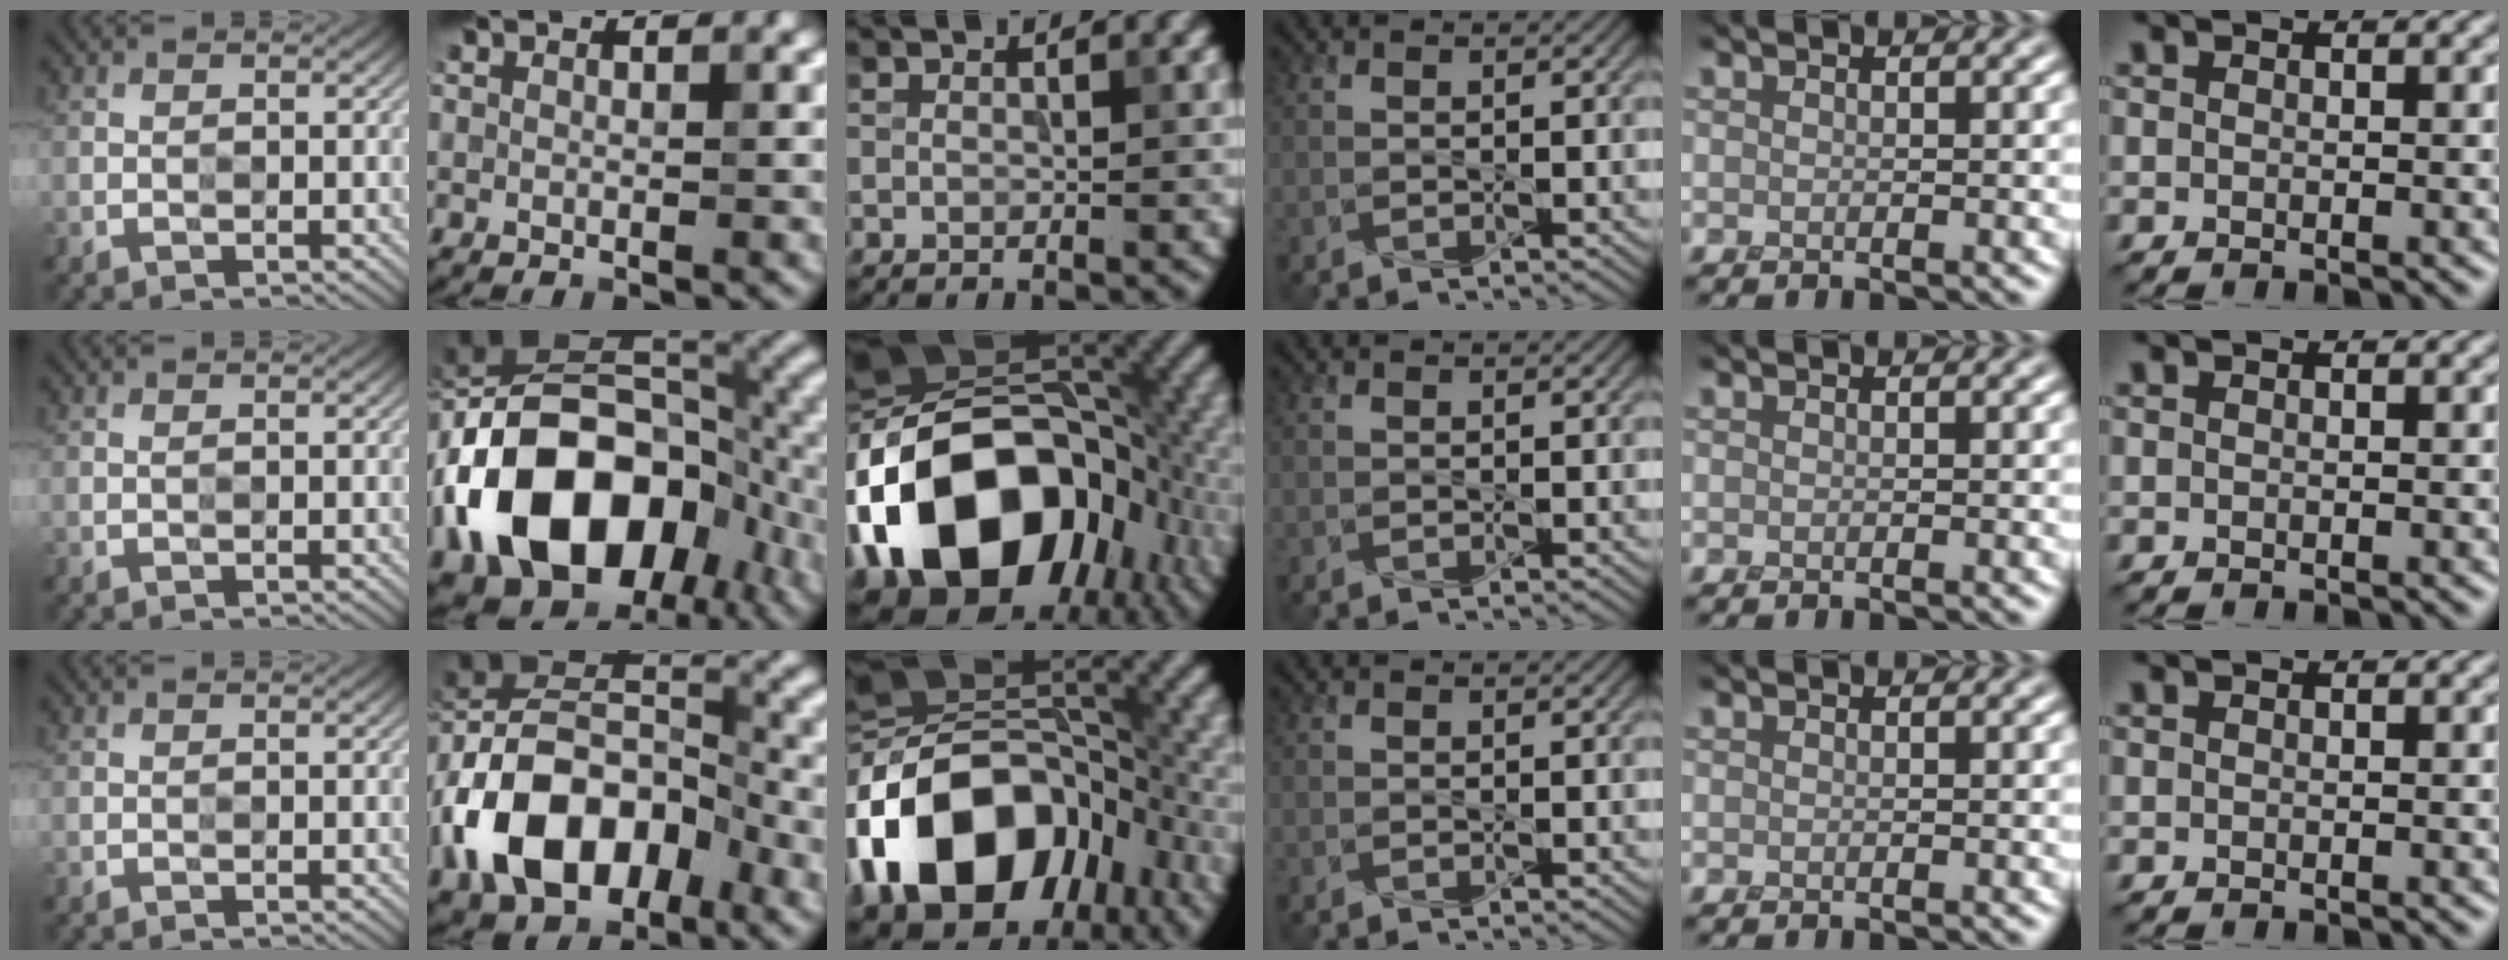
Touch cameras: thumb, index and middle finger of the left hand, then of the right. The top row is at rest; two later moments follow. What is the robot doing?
{"motion": "press", "object": "gel pad"}